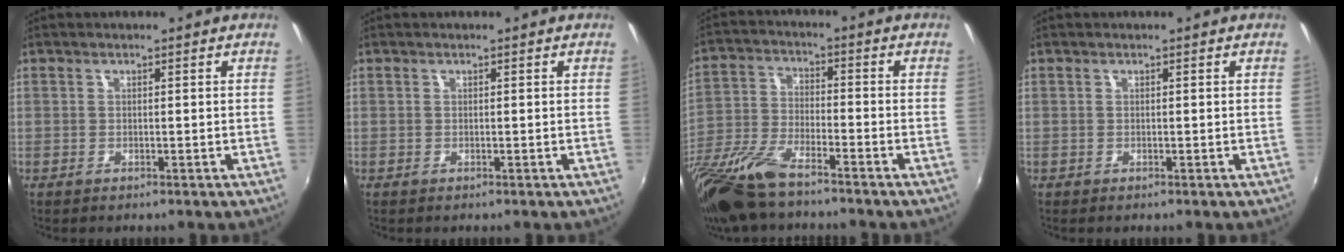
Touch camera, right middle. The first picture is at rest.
{"total": 0.0}
{"total": 15.9, "force": [-12.1, 3.8, 9.6], "torque": [-0.209, -0.041, -0.235]}
{"total": 0.0}